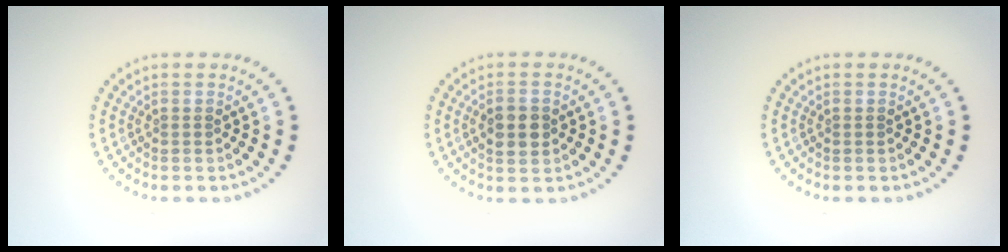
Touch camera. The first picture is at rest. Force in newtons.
{"total": 2.9, "press": 2.9, "slide": 0.1}
{"total": 0.0}